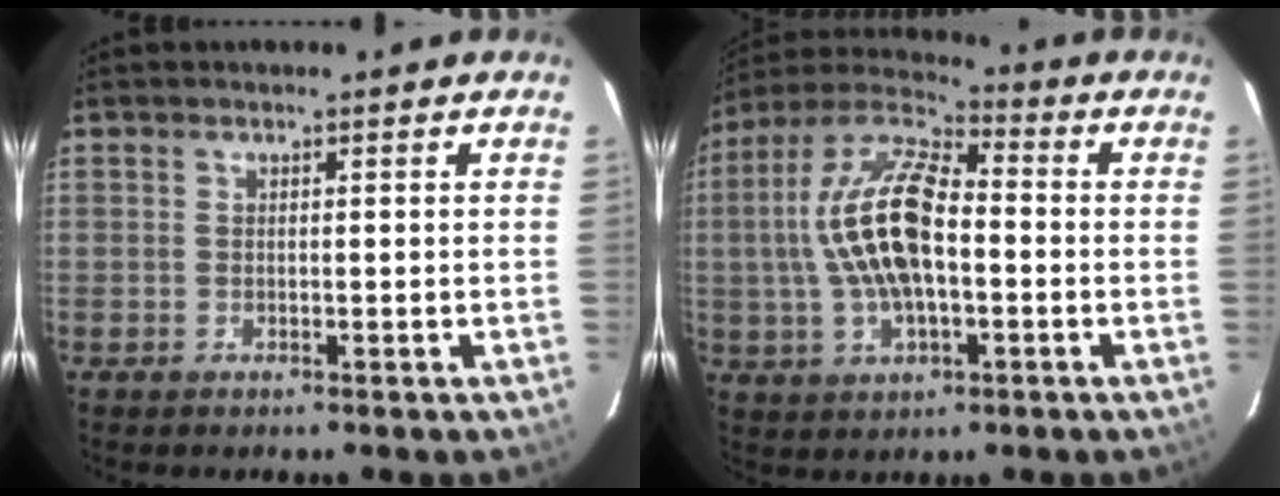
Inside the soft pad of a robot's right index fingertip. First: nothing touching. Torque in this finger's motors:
{"motor_torque": [1.32, -0.65, 1.05, 0.21]}